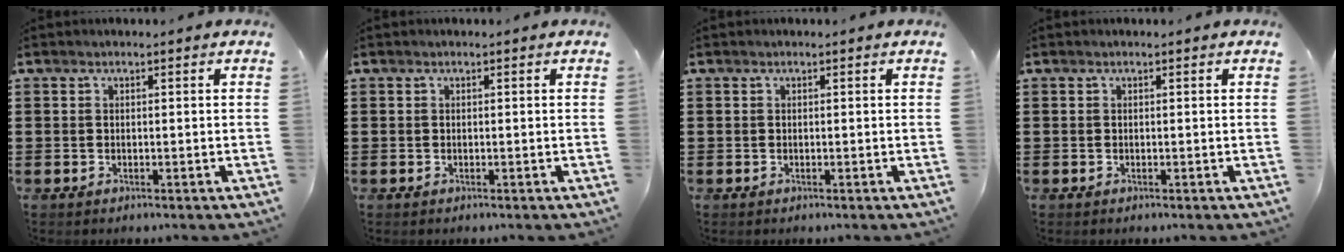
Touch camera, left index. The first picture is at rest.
{"total": 0.0}
{"total": 0.0}
{"total": 0.0}